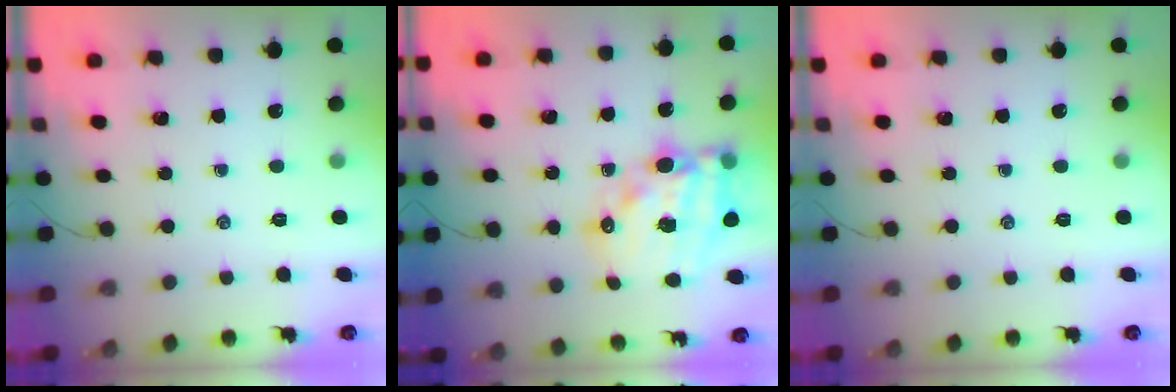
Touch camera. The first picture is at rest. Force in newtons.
{"total": 18.4, "press": 18.0, "slide": 3.9}
{"total": 0.0}